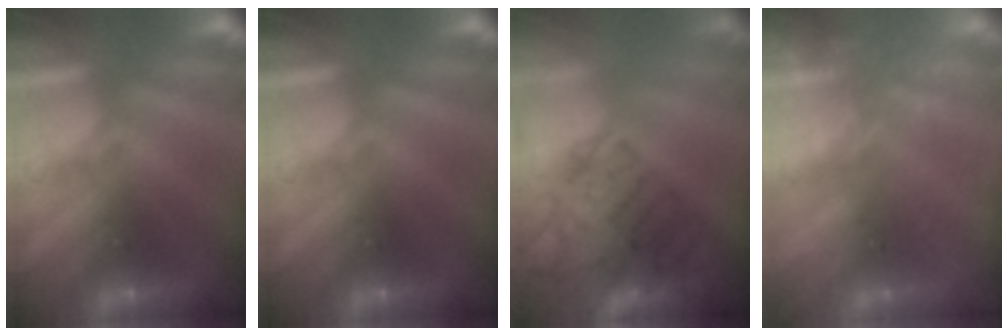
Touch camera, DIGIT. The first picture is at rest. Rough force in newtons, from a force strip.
{"total": 0.0}
{"total": 4.2}
{"total": 2.4}